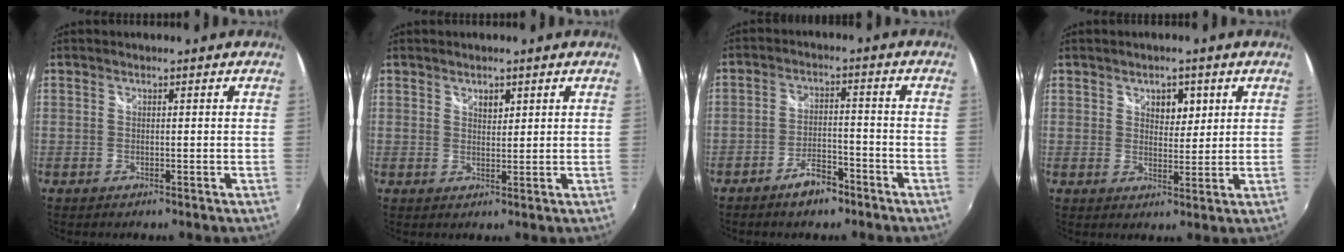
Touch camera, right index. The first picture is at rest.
{"total": 2.0, "force": [1.2, 1.2, 1.0], "torque": [-0.012, 0.003, 0.021]}
{"total": 5.7, "force": [-4.2, 2.0, 3.3], "torque": [-0.073, 0.006, -0.066]}
{"total": 4.1, "force": [1.9, 2.6, 2.5], "torque": [-0.032, 0.005, 0.031]}